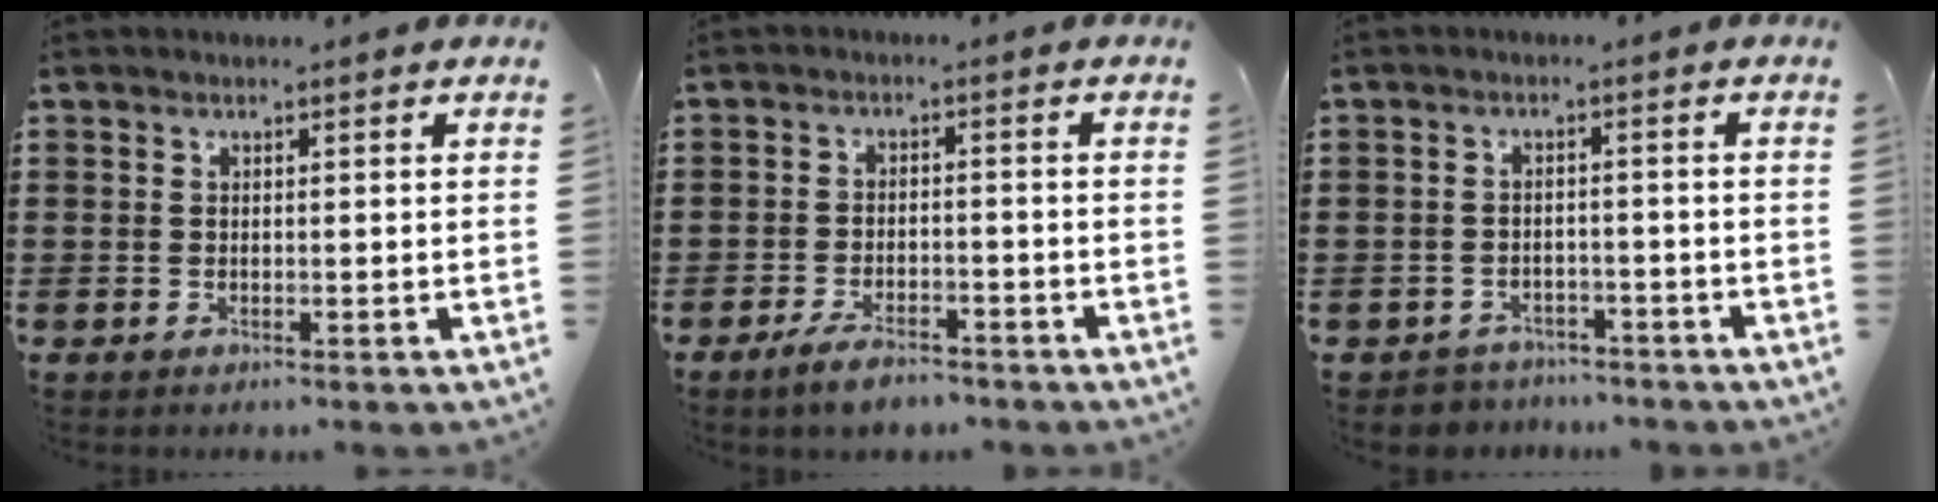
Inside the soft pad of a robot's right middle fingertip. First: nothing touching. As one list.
[{"total": 4.0, "force": [-3.3, 0.8, 2.0], "torque": [-0.041, 0.001, -0.063]}, {"total": 2.9, "force": [-2.8, 0.5, -0.3], "torque": [-0.007, -0.002, -0.062]}]